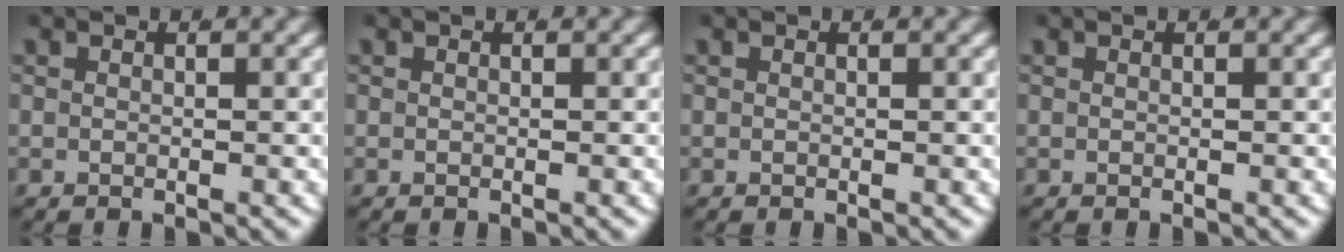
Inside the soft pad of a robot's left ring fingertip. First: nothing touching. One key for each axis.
{"total": 0.0}
{"total": 0.0}
{"total": 0.0}